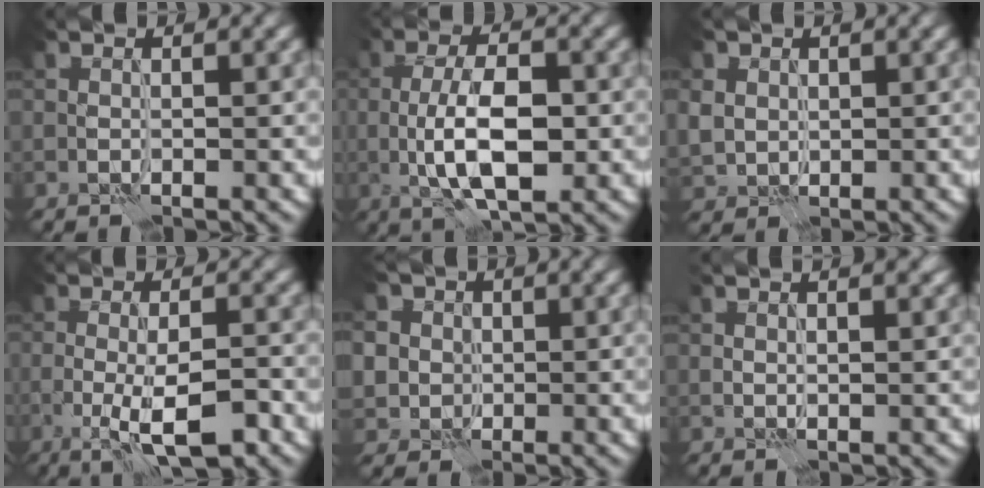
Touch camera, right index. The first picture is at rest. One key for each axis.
{"total": 6.9, "fx": -1.2, "fy": 2.6, "fz": 6.2, "tx": -0.114, "ty": 0.004, "tz": -0.024}
{"total": 2.6, "fx": 0.8, "fy": 2.3, "fz": 0.8, "tx": -0.027, "ty": 0.000, "tz": 0.016}
{"total": 6.1, "fx": -2.4, "fy": 1.5, "fz": 5.4, "tx": -0.092, "ty": -0.003, "tz": -0.042}
{"total": 6.8, "fx": 2.2, "fy": 5.9, "fz": 2.4, "tx": -0.049, "ty": 0.023, "tz": 0.016}
{"total": 2.1, "fx": 1.2, "fy": 0.7, "fz": 1.6, "tx": -0.021, "ty": 0.000, "tz": 0.020}